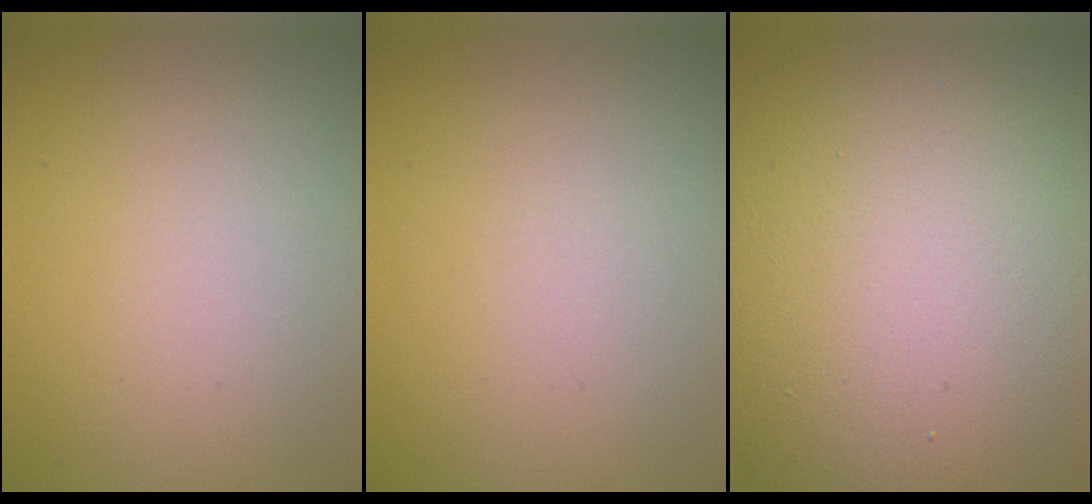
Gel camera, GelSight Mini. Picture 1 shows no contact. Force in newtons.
{"total": 0.0}
{"total": 17.8, "press": 17.8, "slide": 1.0}